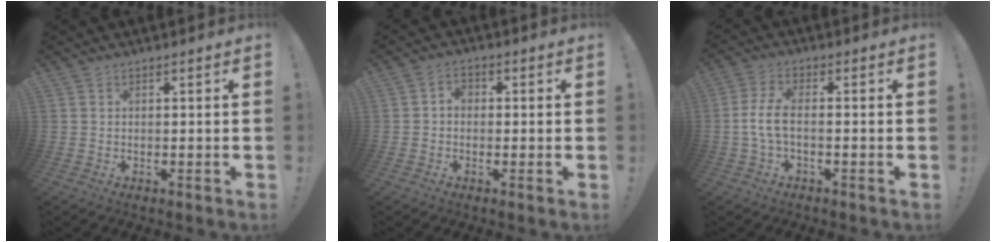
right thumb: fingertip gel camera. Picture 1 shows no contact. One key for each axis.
{"total": 2.8, "fx": -0.9, "fy": 1.9, "fz": 1.9, "tx": -0.041, "ty": 0.014, "tz": -0.016}
{"total": 6.4, "fx": -1.2, "fy": 2.4, "fz": 5.8, "tx": -0.125, "ty": -0.004, "tz": -0.023}